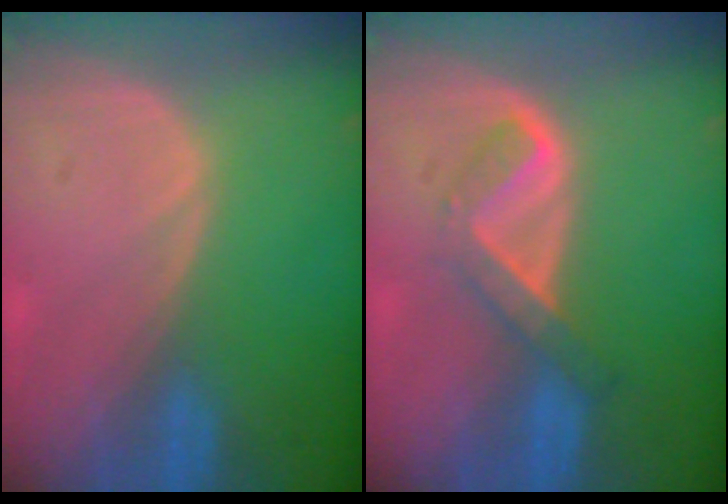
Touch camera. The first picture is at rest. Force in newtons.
{"total": 5.3, "press": 4.6, "slide": 2.7}